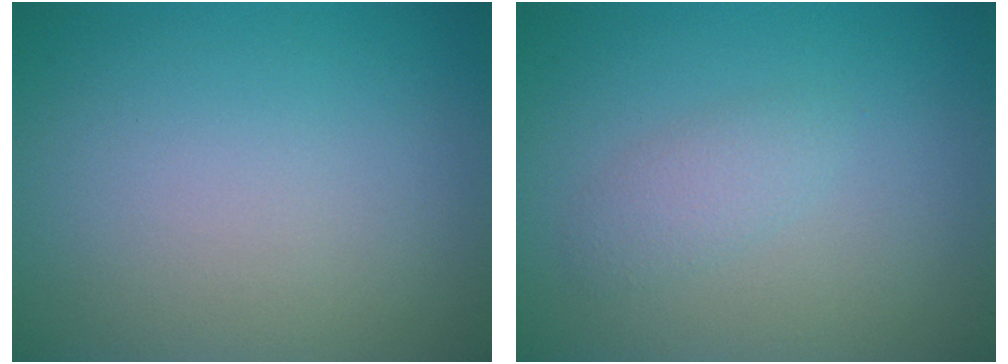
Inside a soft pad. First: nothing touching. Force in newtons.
{"total": 1.6, "press": 1.6, "slide": 0.1}